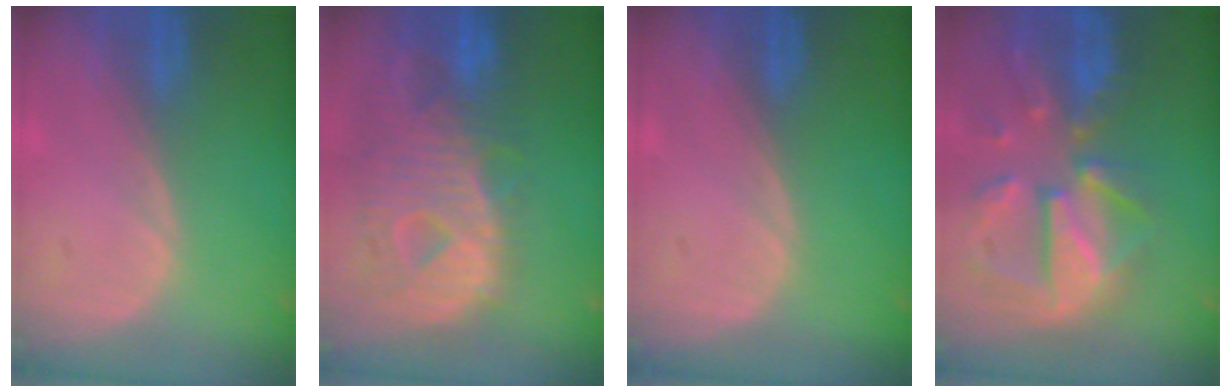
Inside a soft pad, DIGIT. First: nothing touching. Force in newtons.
{"total": 12.8, "press": 11.0, "slide": 6.7}
{"total": 0.0}
{"total": 12.0, "press": 10.4, "slide": 5.9}